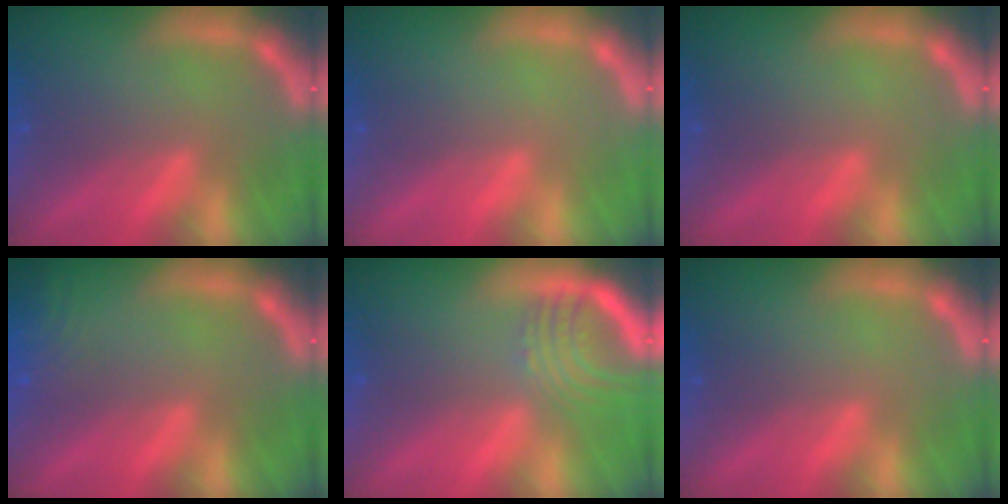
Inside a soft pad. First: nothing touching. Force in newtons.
{"total": 0.0}
{"total": 0.0}
{"total": 5.1}
{"total": 5.0}
{"total": 0.0}